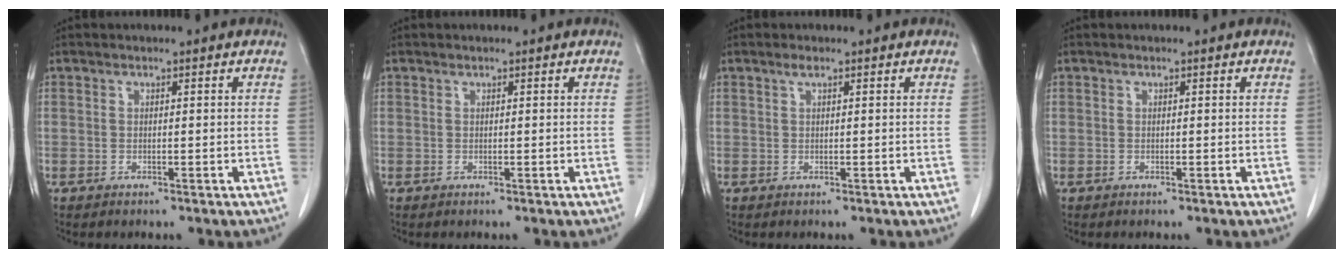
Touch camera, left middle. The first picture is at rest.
{"total": 0.0}
{"total": 0.8, "force": [0.5, 0.1, 0.6], "torque": [-0.013, 0.003, 0.010]}
{"total": 0.0}